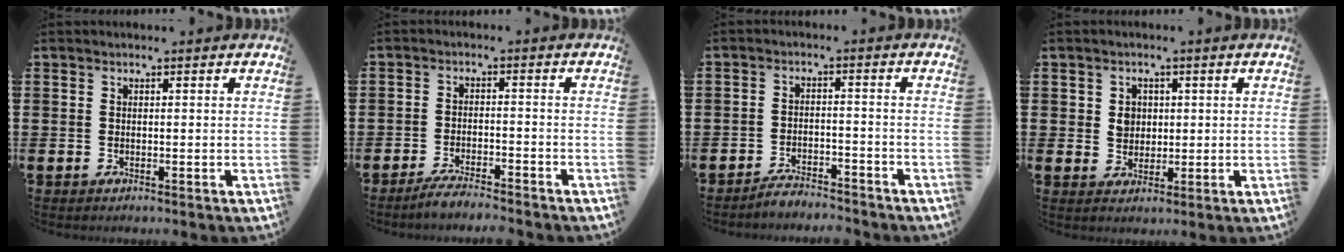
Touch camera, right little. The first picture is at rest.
{"total": 3.2, "force": [-2.9, 0.0, 1.1], "torque": [-0.019, 0.004, -0.058]}
{"total": 3.1, "force": [-3.1, 0.1, 0.1], "torque": [-0.007, 0.005, -0.065]}
{"total": 2.9, "force": [1.0, 2.5, 1.2], "torque": [-0.007, 0.002, 0.011]}